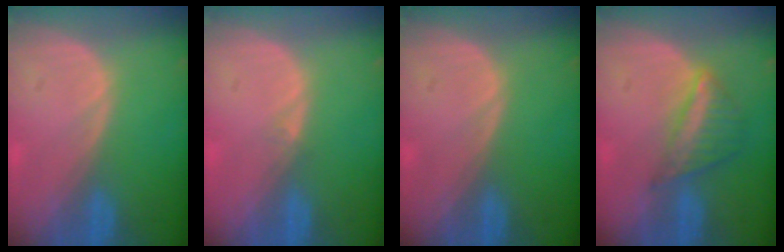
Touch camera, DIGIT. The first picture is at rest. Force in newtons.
{"total": 0.6, "press": 0.5, "slide": 0.4}
{"total": 0.0}
{"total": 6.2, "press": 5.4, "slide": 2.9}